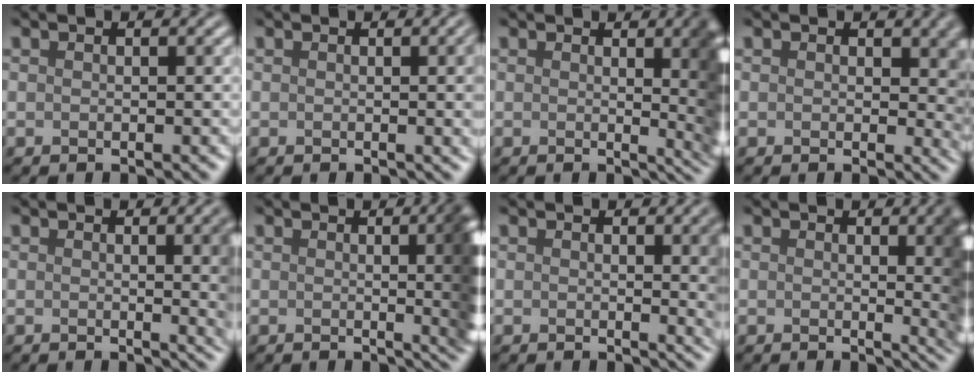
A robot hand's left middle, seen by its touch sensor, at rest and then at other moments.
{"total": 4.6, "force": [0.4, 1.8, 4.2], "torque": [-0.027, 0.008, 0.004]}
{"total": 7.5, "force": [0.9, 3.0, 6.8], "torque": [-0.034, 0.006, 0.007]}
{"total": 3.2, "force": [0.7, 2.0, 2.5], "torque": [-0.018, -0.007, 0.006]}
{"total": 7.7, "force": [0.7, 3.2, 7.0], "torque": [-0.032, 0.007, 0.007]}
{"total": 9.4, "force": [0.4, 3.5, 8.8], "torque": [-0.042, 0.016, -0.007]}
{"total": 5.9, "force": [0.8, 2.2, 5.4], "torque": [-0.033, 0.001, 0.012]}
{"total": 7.3, "force": [0.7, 2.7, 6.8], "torque": [-0.038, 0.006, 0.005]}